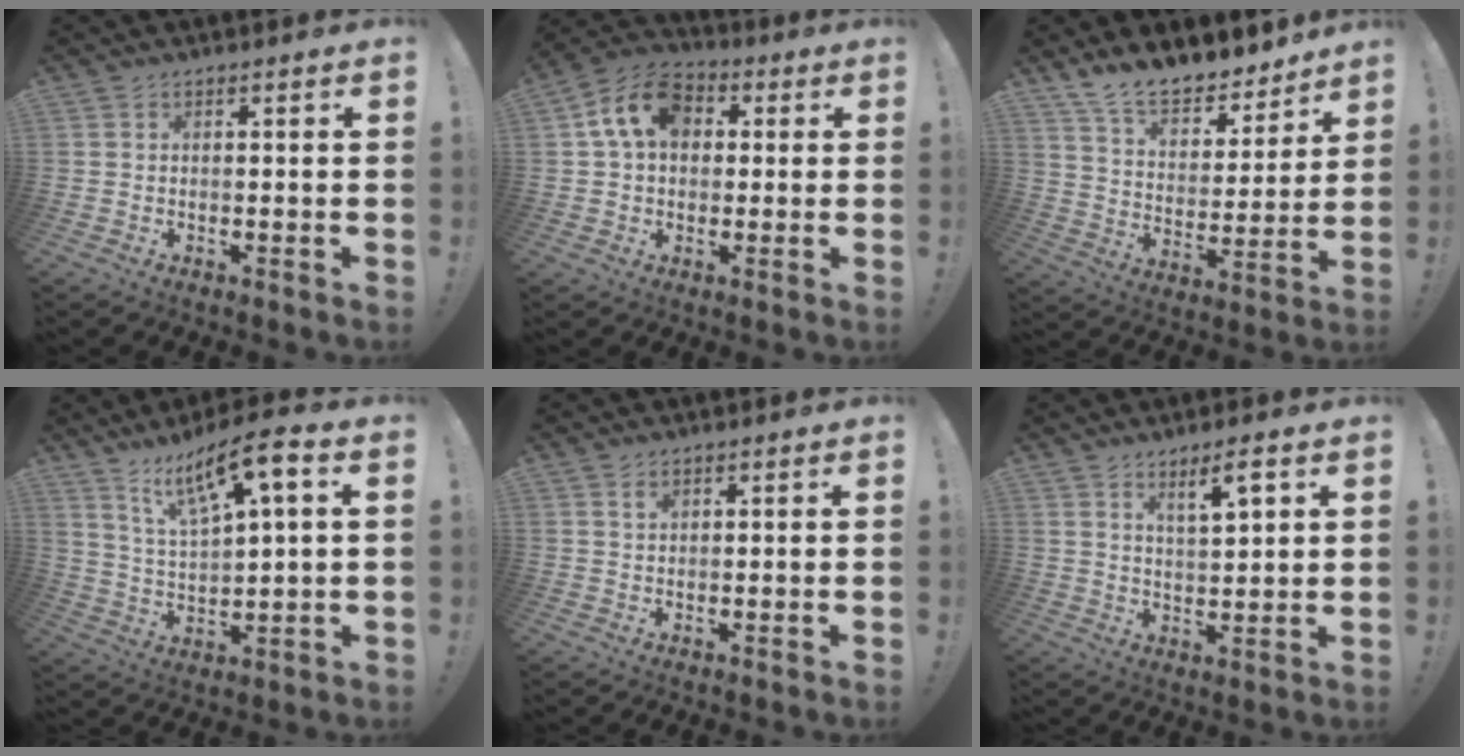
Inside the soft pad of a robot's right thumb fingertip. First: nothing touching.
{"total": 12.6, "force": [3.6, 9.0, 8.1], "torque": [-0.133, 0.010, 0.072]}
{"total": 12.9, "force": [11.4, 4.5, 3.8], "torque": [-0.075, -0.087, 0.209]}
{"total": 13.2, "force": [7.0, 3.4, 10.6], "torque": [-0.180, -0.028, 0.111]}
{"total": 1.7, "force": [1.1, 1.1, 0.8], "torque": [-0.006, -0.004, 0.018]}
{"total": 6.4, "force": [4.0, 0.9, 4.9], "torque": [-0.069, -0.025, 0.061]}